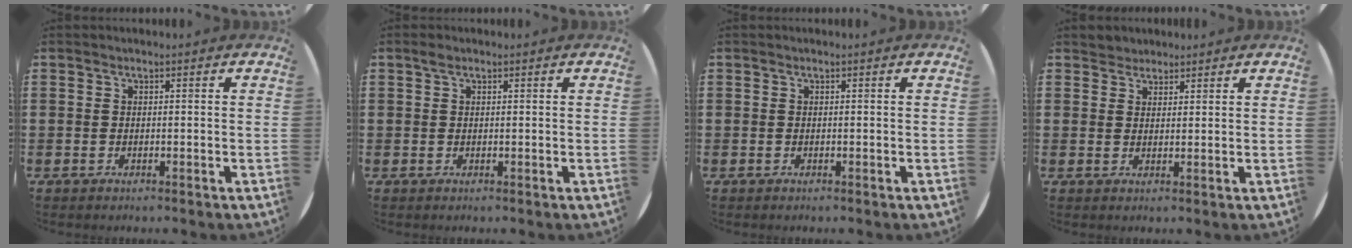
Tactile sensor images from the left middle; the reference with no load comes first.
{"total": 0.7, "force": [0.4, 0.4, 0.4], "torque": [0.000, 0.003, 0.005]}
{"total": 0.0}
{"total": 2.0, "force": [1.8, 0.8, -0.4], "torque": [0.004, 0.005, 0.037]}